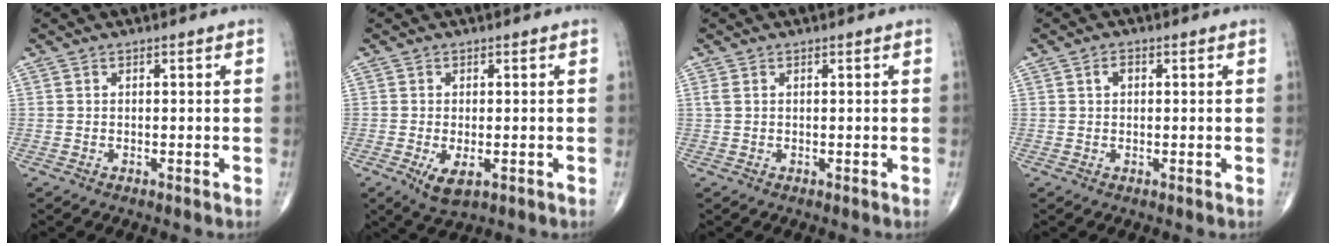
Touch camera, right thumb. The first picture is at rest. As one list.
[{"total": 4.2, "force": [-1.4, 1.8, 3.5], "torque": [-0.063, -0.010, -0.017]}, {"total": 0.9, "force": [0.3, 0.5, 0.7], "torque": [-0.022, 0.010, 0.013]}, {"total": 1.6, "force": [0.4, 1.1, 1.1], "torque": [-0.017, 0.006, 0.007]}]